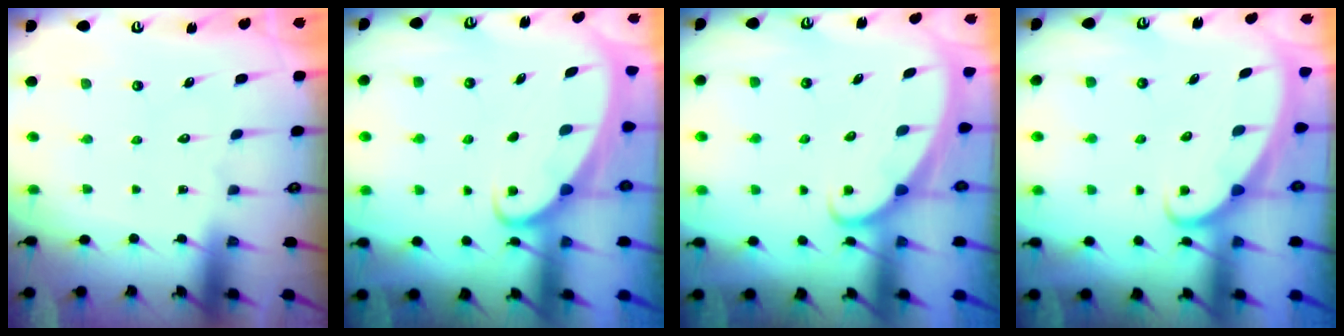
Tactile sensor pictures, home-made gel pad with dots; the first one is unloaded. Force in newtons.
{"total": 2.4, "press": 2.4, "slide": 0.3}
{"total": 2.2, "press": 2.2, "slide": 0.1}
{"total": 2.5, "press": 2.5, "slide": 0.3}